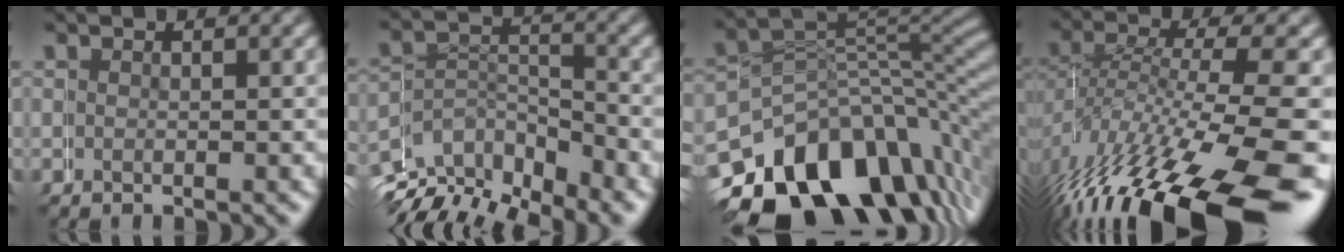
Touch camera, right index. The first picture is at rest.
{"total": 9.4, "force": [-5.7, 7.0, 2.7], "torque": [-0.048, -0.022, -0.094]}
{"total": 14.9, "force": [-7.5, 9.7, 8.4], "torque": [-0.115, -0.029, -0.108]}
{"total": 9.7, "force": [-5.4, 3.4, 7.3], "torque": [-0.128, -0.027, -0.063]}